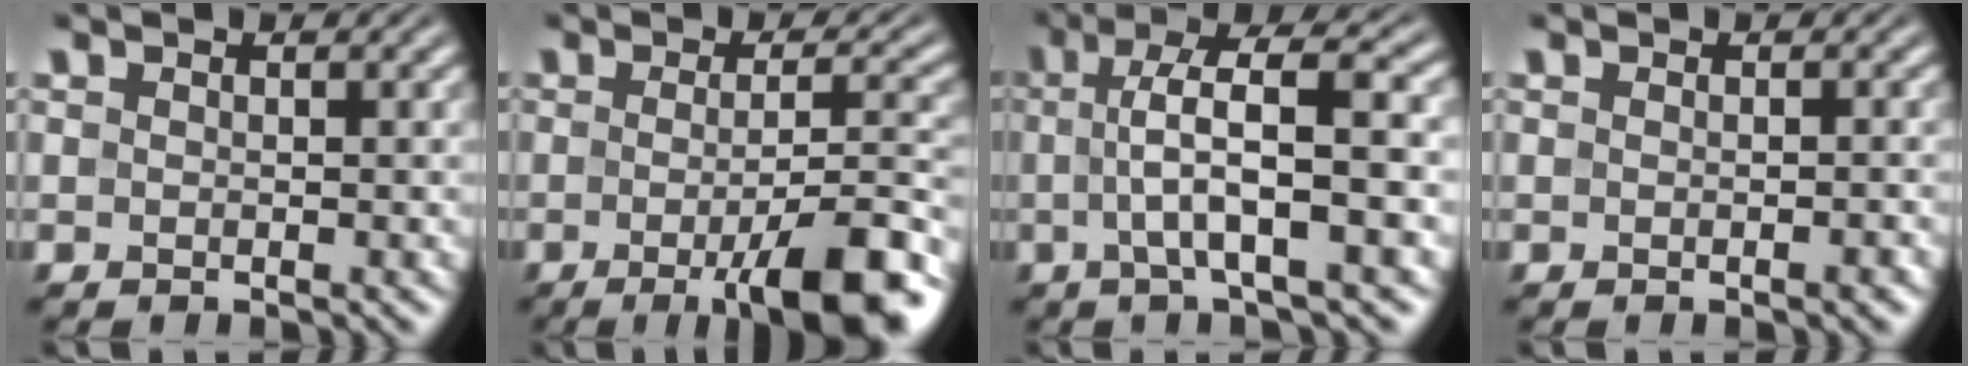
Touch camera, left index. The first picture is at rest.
{"total": 9.7, "force": [-3.2, 2.3, 8.9], "torque": [-0.111, -0.007, -0.046]}
{"total": 7.6, "force": [0.4, 1.6, 7.4], "torque": [-0.116, 0.019, 0.000]}
{"total": 1.2, "force": [-0.3, 0.3, 1.1], "torque": [-0.010, 0.002, -0.005]}